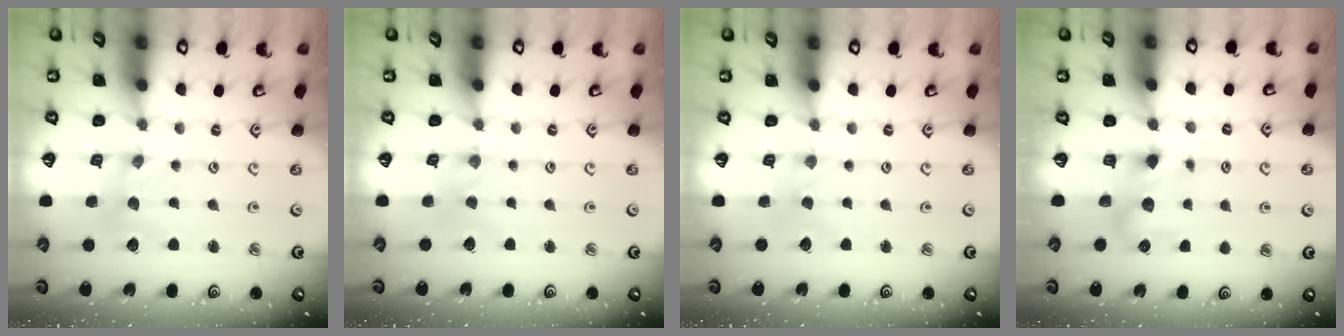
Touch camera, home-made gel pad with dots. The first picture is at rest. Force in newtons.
{"total": 0.0}
{"total": 0.0}
{"total": 6.4, "press": 6.4, "slide": 0.7}